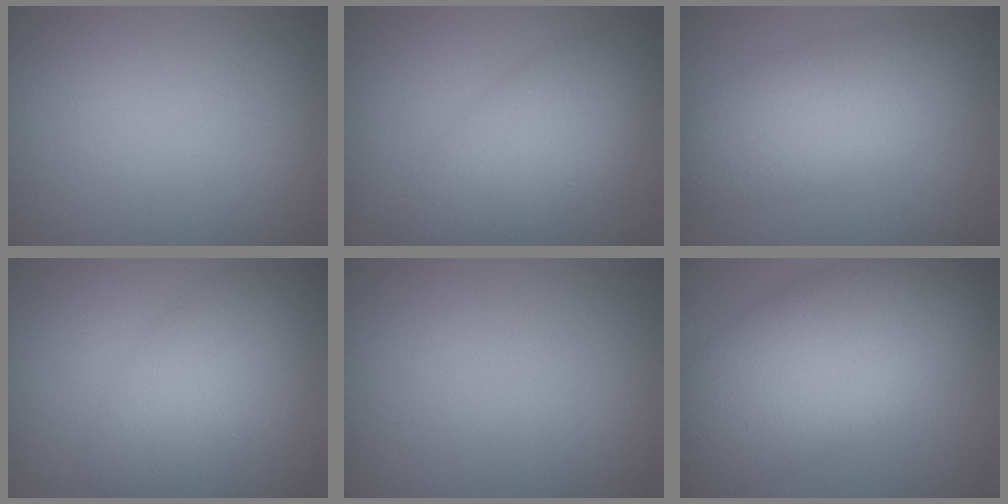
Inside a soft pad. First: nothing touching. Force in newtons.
{"total": 5.6, "press": 5.6, "slide": 0.1}
{"total": 6.1, "press": 6.1, "slide": 0.2}
{"total": 3.9, "press": 3.9, "slide": 0.2}
{"total": 0.0}
{"total": 11.4, "press": 11.4, "slide": 0.5}